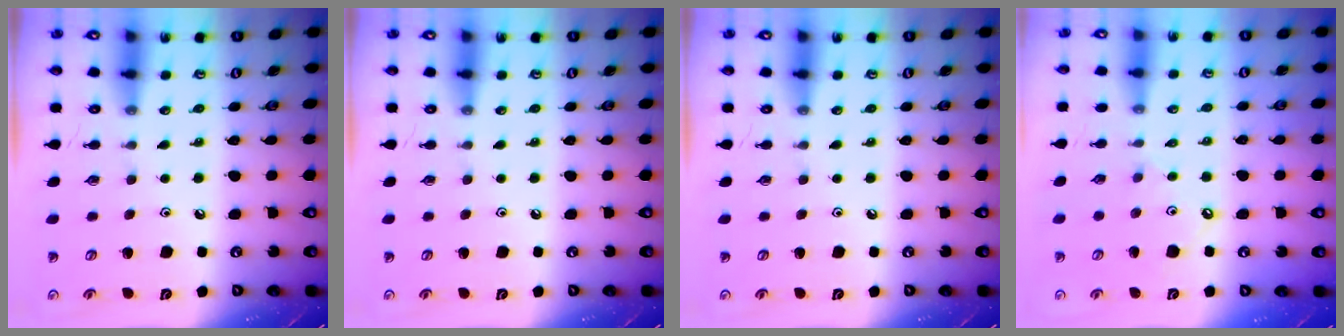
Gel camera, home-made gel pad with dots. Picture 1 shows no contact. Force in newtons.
{"total": 0.0}
{"total": 0.0}
{"total": 1.8, "press": 1.8, "slide": 0.0}